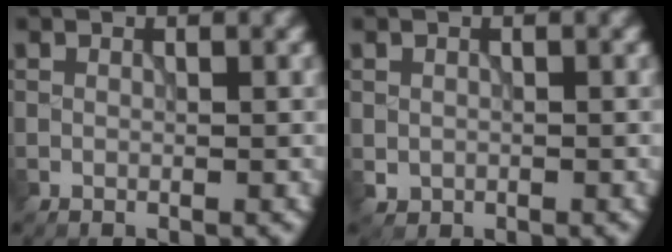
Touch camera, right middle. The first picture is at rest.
{"total": 0.8, "force": [-0.1, 0.8, 0.2], "torque": [0.001, -0.005, 0.000]}